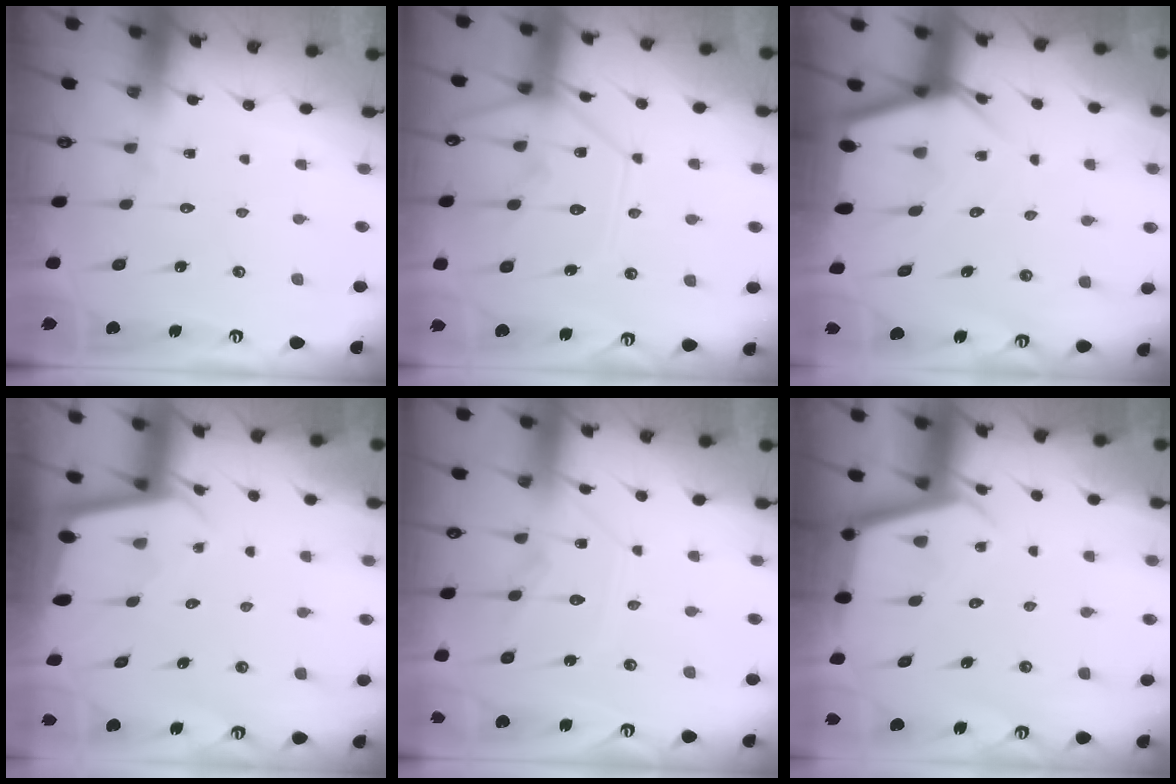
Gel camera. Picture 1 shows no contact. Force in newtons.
{"total": 13.4, "press": 13.3, "slide": 1.5}
{"total": 6.6, "press": 6.6, "slide": 0.6}
{"total": 1.8, "press": 1.8, "slide": 0.1}
{"total": 10.6, "press": 10.6, "slide": 0.5}
{"total": 3.9, "press": 3.9, "slide": 0.2}